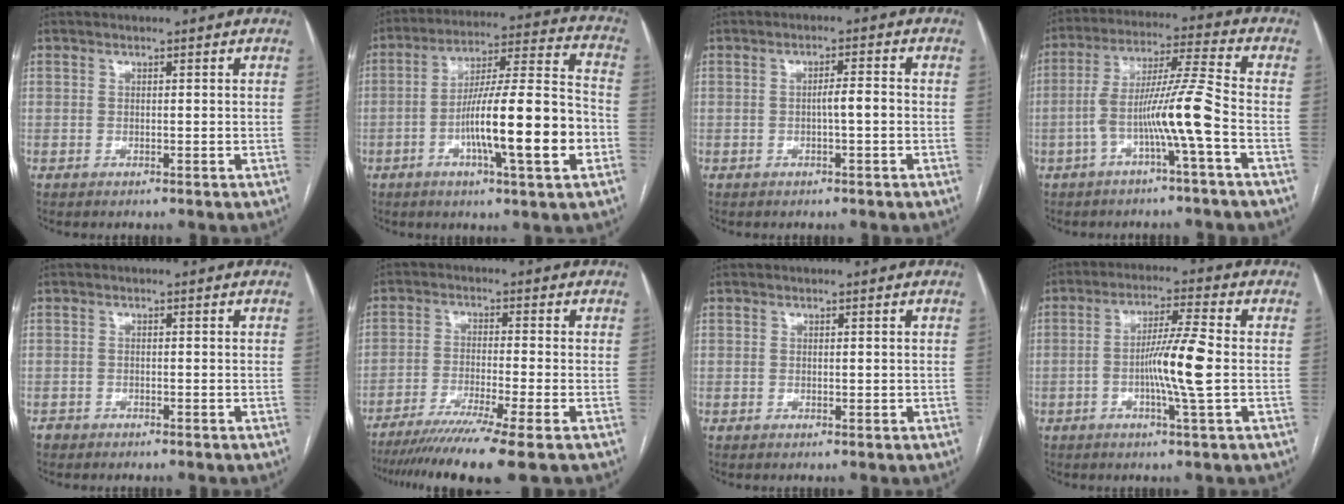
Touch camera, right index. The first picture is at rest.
{"total": 17.7, "force": [-5.0, 1.1, 16.9], "torque": [-0.280, 0.005, -0.079]}
{"total": 2.7, "force": [-0.5, 0.2, 2.6], "torque": [-0.041, 0.004, -0.009]}
{"total": 10.4, "force": [-3.4, -1.1, 9.8], "torque": [-0.186, 0.021, -0.063]}
{"total": 1.4, "force": [-1.1, 0.7, -0.1], "torque": [-0.003, 0.002, -0.022]}
{"total": 12.1, "force": [-9.2, -2.0, 7.6], "torque": [-0.113, -0.034, -0.143]}
{"total": 0.5, "force": [0.1, 0.3, 0.4], "torque": [-0.007, -0.002, 0.004]}
{"total": 8.4, "force": [-1.3, -0.5, 8.3], "torque": [-0.152, -0.001, -0.026]}